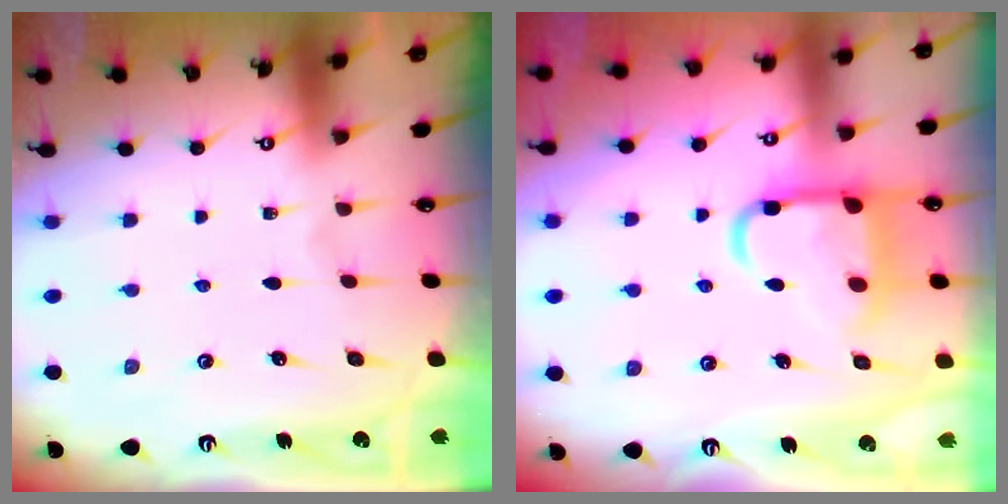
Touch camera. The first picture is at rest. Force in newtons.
{"total": 13.9, "press": 13.8, "slide": 1.4}